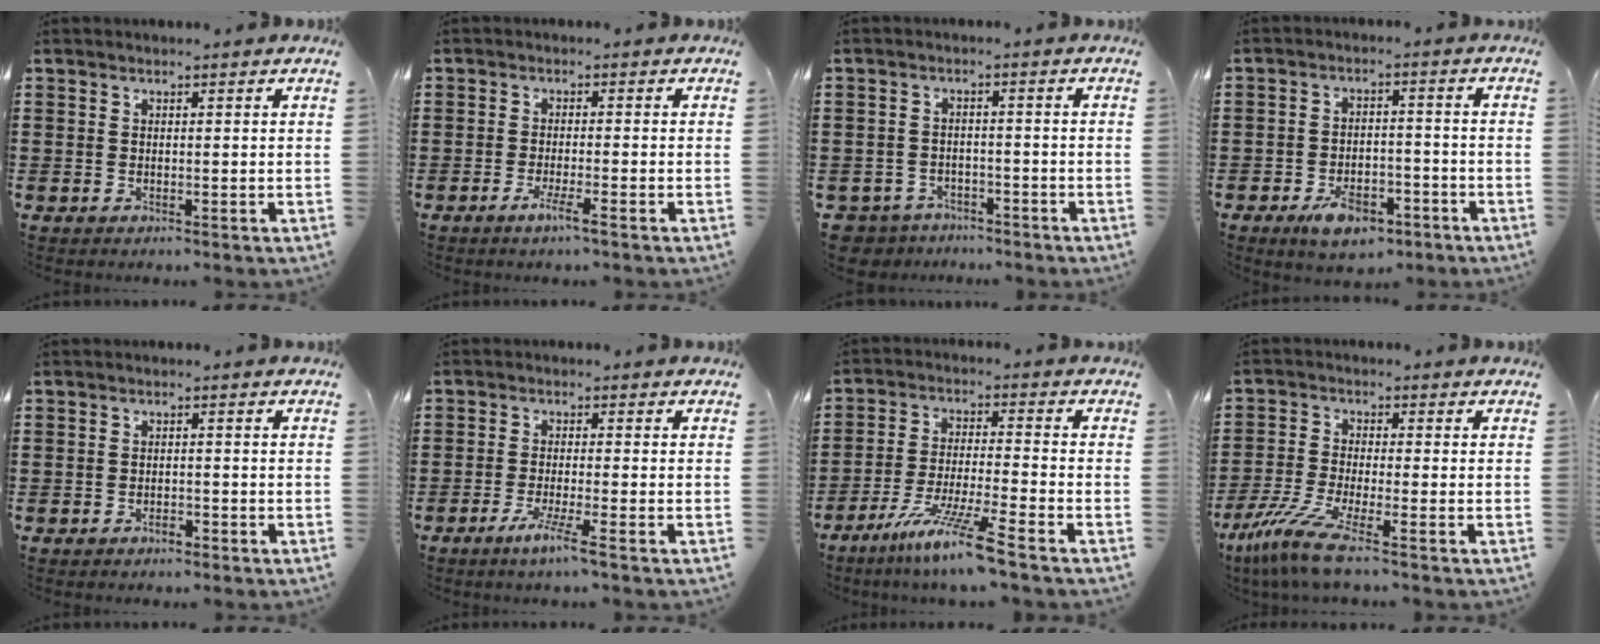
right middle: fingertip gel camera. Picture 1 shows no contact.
{"total": 2.9, "force": [-1.8, 0.1, 2.4], "torque": [-0.039, -0.003, -0.029]}
{"total": 3.4, "force": [-3.3, 0.9, 0.0], "torque": [-0.023, -0.006, -0.075]}
{"total": 6.0, "force": [-4.1, 2.8, 3.4], "torque": [-0.070, 0.009, -0.076]}
{"total": 1.5, "force": [-1.2, 0.4, 0.7], "torque": [-0.018, -0.002, -0.024]}
{"total": 4.0, "force": [-2.7, -0.4, 2.9], "torque": [-0.055, -0.011, -0.046]}
{"total": 9.7, "force": [-7.3, -0.3, 6.4], "torque": [-0.125, -0.012, -0.140]}
{"total": 7.2, "force": [-5.0, 0.7, 5.2], "torque": [-0.124, -0.020, -0.098]}